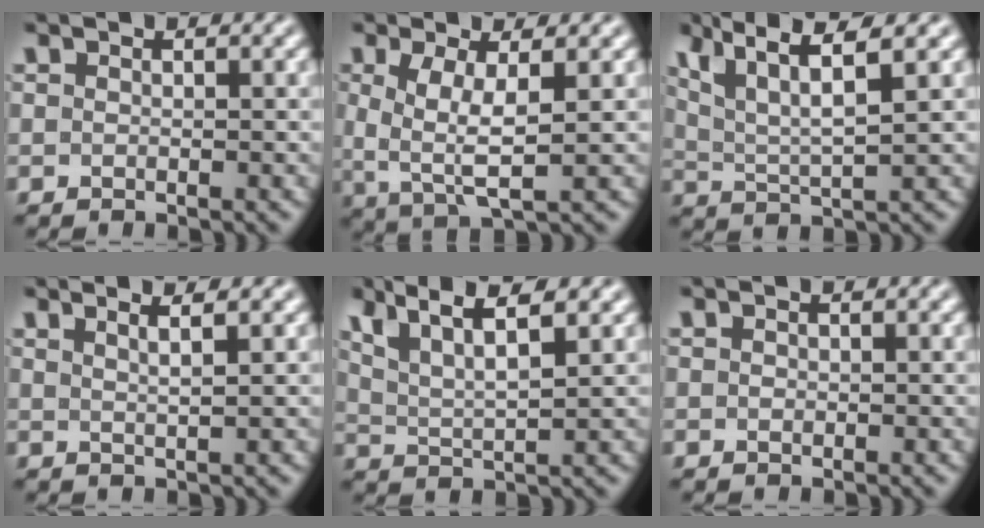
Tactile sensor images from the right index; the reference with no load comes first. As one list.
[{"total": 4.7, "force": [0.2, 2.1, 4.2], "torque": [-0.091, -0.023, 0.019]}, {"total": 6.2, "force": [3.1, 2.7, 4.7], "torque": [-0.091, -0.007, 0.060]}, {"total": 2.1, "force": [1.4, -1.0, 1.3], "torque": [-0.009, -0.001, 0.031]}, {"total": 6.5, "force": [3.6, 3.1, 4.4], "torque": [-0.087, 0.001, 0.062]}, {"total": 0.0}]